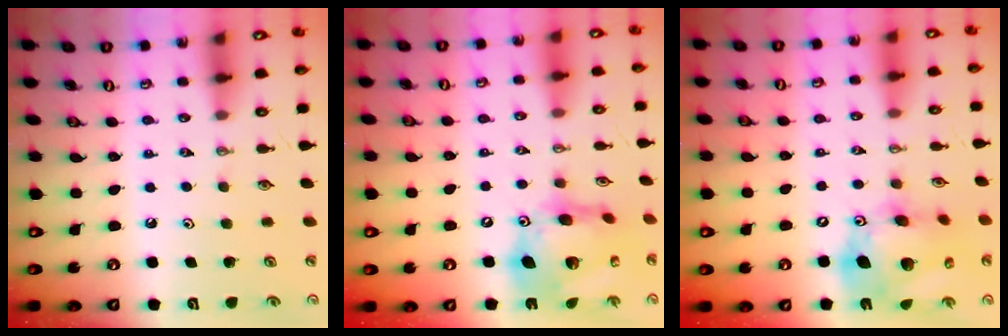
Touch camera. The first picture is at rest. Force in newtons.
{"total": 20.0, "press": 19.9, "slide": 2.2}
{"total": 19.3, "press": 19.0, "slide": 3.2}